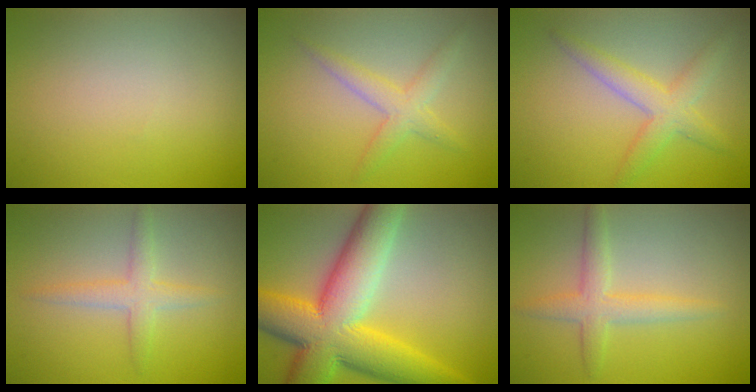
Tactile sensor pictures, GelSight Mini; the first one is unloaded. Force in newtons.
{"total": 2.5, "press": 2.5, "slide": 0.1}
{"total": 3.3, "press": 3.3, "slide": 0.1}
{"total": 2.4, "press": 2.4, "slide": 0.0}
{"total": 12.7, "press": 12.7, "slide": 0.4}
{"total": 2.9, "press": 2.9, "slide": 0.1}